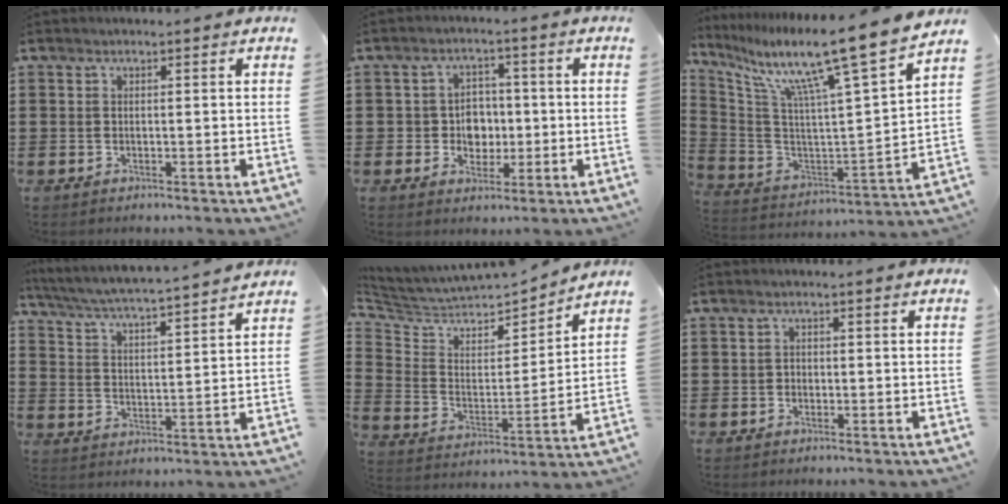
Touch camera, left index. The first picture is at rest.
{"total": 4.7, "force": [-0.5, 4.2, 2.0], "torque": [-0.044, 0.007, -0.013]}
{"total": 12.4, "force": [9.5, -0.8, 7.9], "torque": [-0.166, -0.076, 0.139]}
{"total": 4.4, "force": [4.0, -0.8, 1.4], "torque": [-0.049, -0.037, 0.061]}
{"total": 4.3, "force": [4.0, 1.4, 0.6], "torque": [-0.042, -0.042, 0.062]}
{"total": 0.7, "force": [-0.3, 0.6, 0.3], "torque": [-0.008, 0.003, -0.007]}